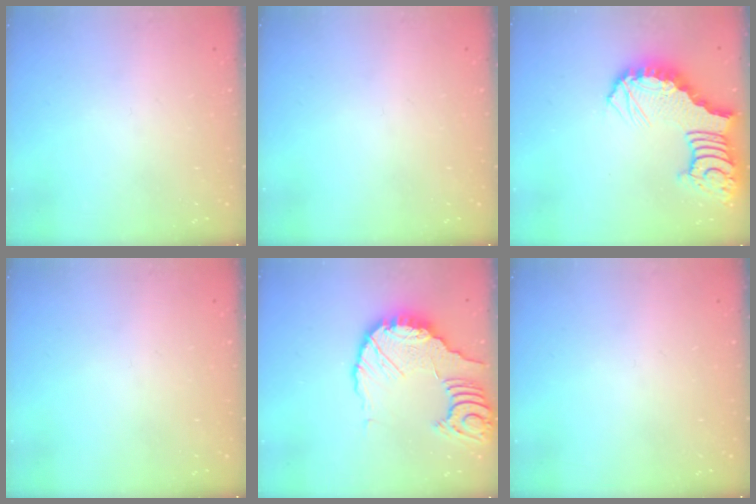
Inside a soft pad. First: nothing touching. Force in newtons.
{"total": 0.0}
{"total": 10.7, "press": 10.7, "slide": 1.3}
{"total": 0.0}
{"total": 13.1, "press": 13.0, "slide": 1.6}
{"total": 0.0}